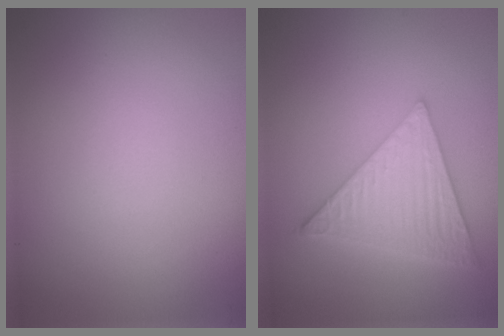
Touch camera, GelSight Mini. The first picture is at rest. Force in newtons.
{"total": 6.8, "press": 4.9, "slide": 4.7}